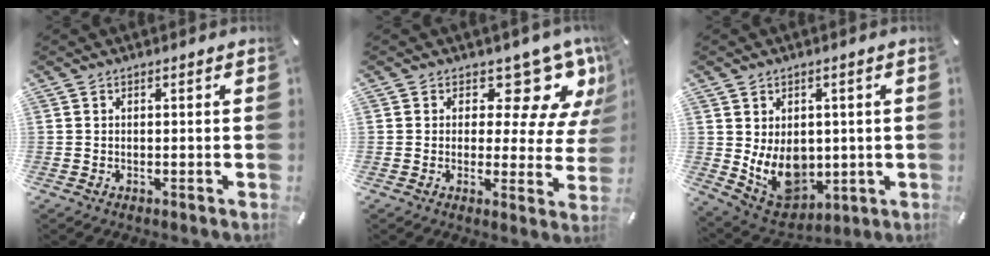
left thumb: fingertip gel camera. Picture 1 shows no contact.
{"total": 13.1, "force": [8.4, 6.2, 7.9], "torque": [-0.089, -0.074, 0.141]}
{"total": 11.3, "force": [0.2, 9.2, 6.5], "torque": [-0.111, -0.019, 0.012]}